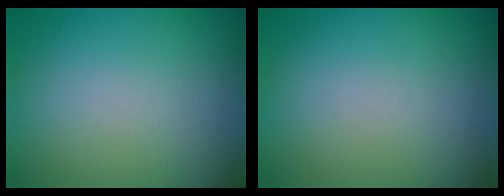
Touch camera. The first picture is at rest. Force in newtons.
{"total": 0.0}